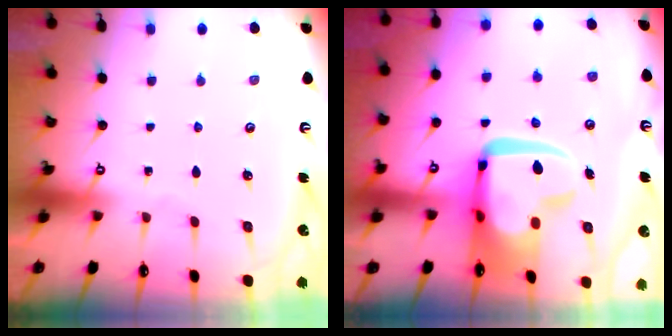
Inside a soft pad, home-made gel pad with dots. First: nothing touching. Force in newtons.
{"total": 18.7, "press": 18.4, "slide": 2.8}